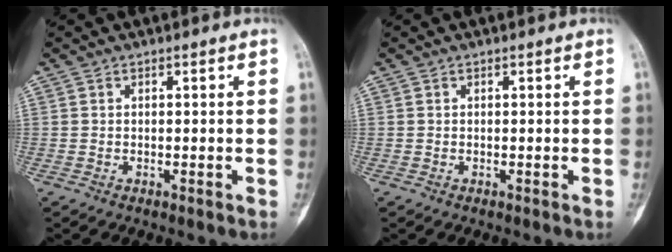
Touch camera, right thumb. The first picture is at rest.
{"total": 0.0}